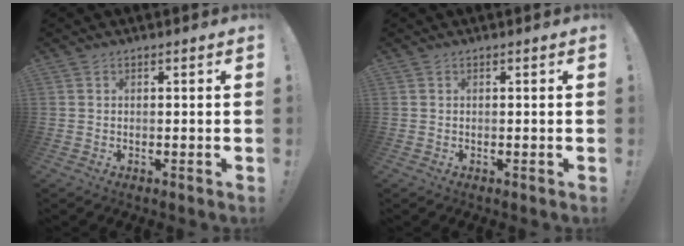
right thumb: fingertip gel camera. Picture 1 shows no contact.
{"total": 0.0}